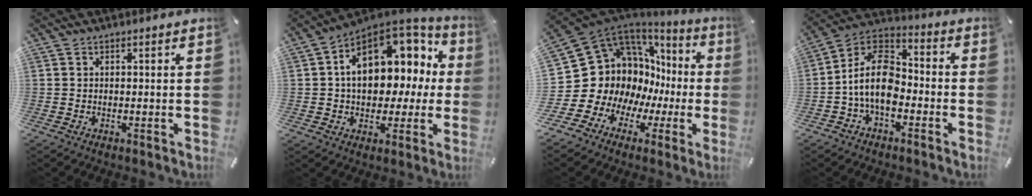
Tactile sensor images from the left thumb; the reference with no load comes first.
{"total": 15.4, "force": [3.7, 10.7, 10.4], "torque": [-0.145, -0.024, 0.069]}
{"total": 14.6, "force": [2.8, 12.9, 6.1], "torque": [-0.115, -0.073, 0.089]}
{"total": 13.2, "force": [-4.5, 8.3, 9.3], "torque": [-0.200, 0.022, -0.088]}